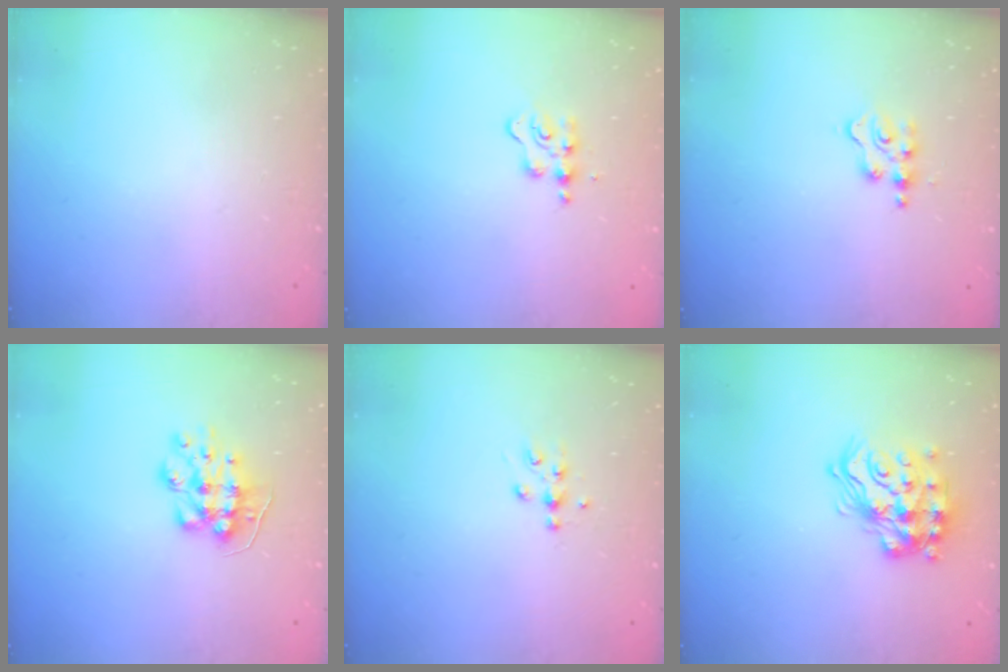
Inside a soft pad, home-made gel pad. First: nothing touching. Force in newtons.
{"total": 6.2, "press": 6.1, "slide": 0.6}
{"total": 3.7, "press": 3.7, "slide": 0.6}
{"total": 8.8, "press": 8.8, "slide": 0.4}
{"total": 4.9, "press": 4.9, "slide": 0.7}
{"total": 19.1, "press": 19.0, "slide": 1.1}